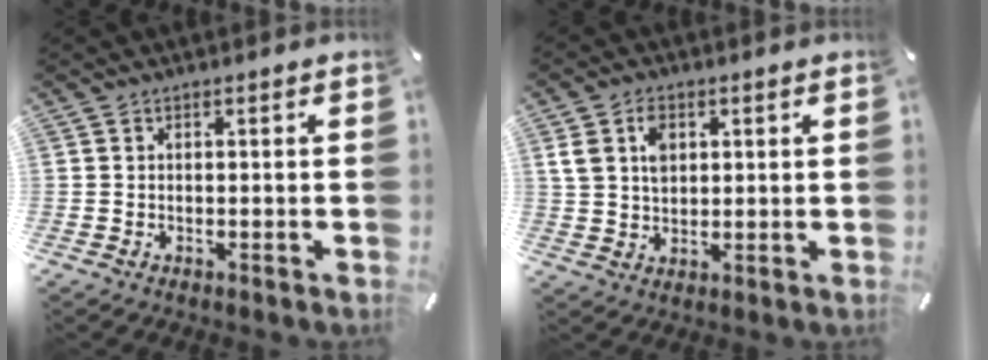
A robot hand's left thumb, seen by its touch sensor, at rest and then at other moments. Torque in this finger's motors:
{"motor_torque": [0.75, 1.11, 0.54, -0.81, 0.23]}